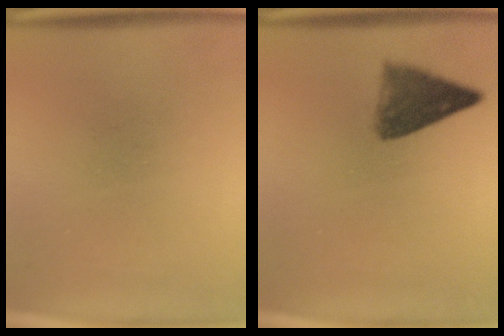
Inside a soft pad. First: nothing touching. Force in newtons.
{"total": 5.4}